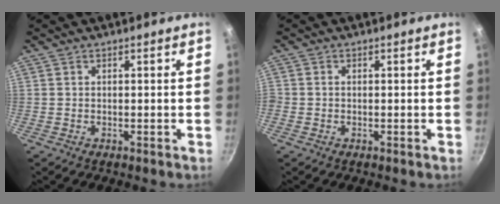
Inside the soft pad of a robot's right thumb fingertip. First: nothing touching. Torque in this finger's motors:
{"motor_torque": [-0.04, -0.39, 0.90, 0.18, 0.07]}